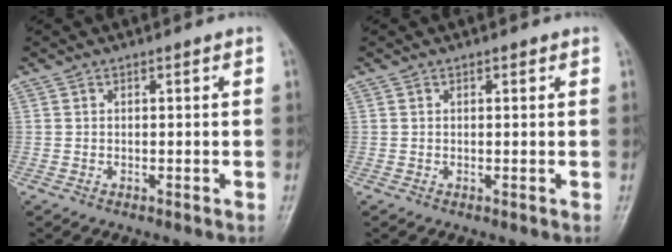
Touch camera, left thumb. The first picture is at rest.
{"total": 0.8, "force": [0.4, 0.4, 0.5], "torque": [-0.003, -0.001, 0.004]}